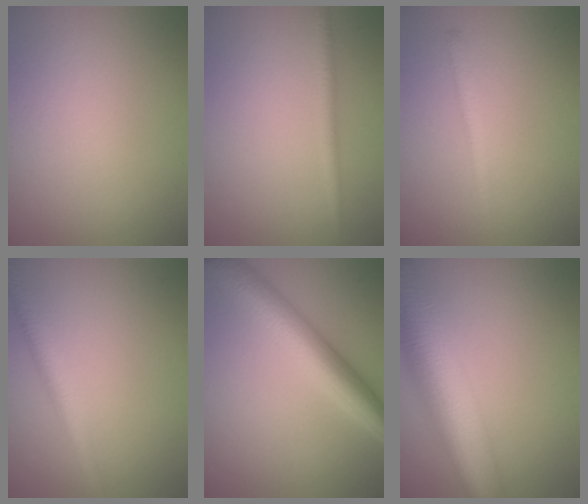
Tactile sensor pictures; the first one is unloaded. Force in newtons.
{"total": 1.5, "press": 1.5, "slide": 0.1}
{"total": 1.5, "press": 1.5, "slide": 0.1}
{"total": 2.8, "press": 2.8, "slide": 0.1}
{"total": 6.7, "press": 6.7, "slide": 0.0}
{"total": 11.5, "press": 11.5, "slide": 0.5}